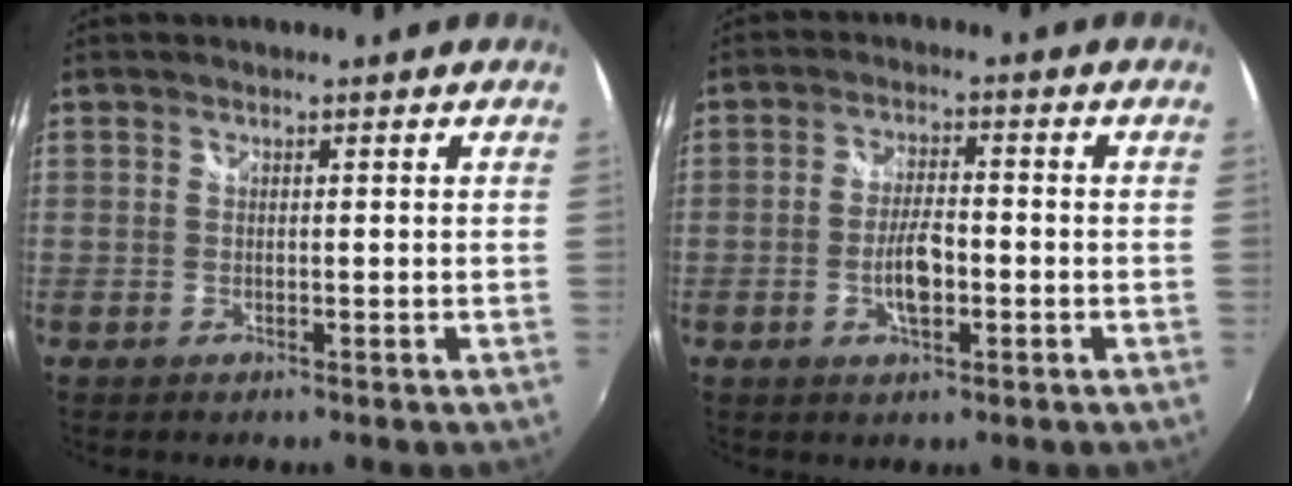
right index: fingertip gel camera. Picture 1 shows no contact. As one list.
[{"total": 5.6, "force": [-1.8, 2.0, 4.9], "torque": [-0.099, 0.002, -0.031]}]